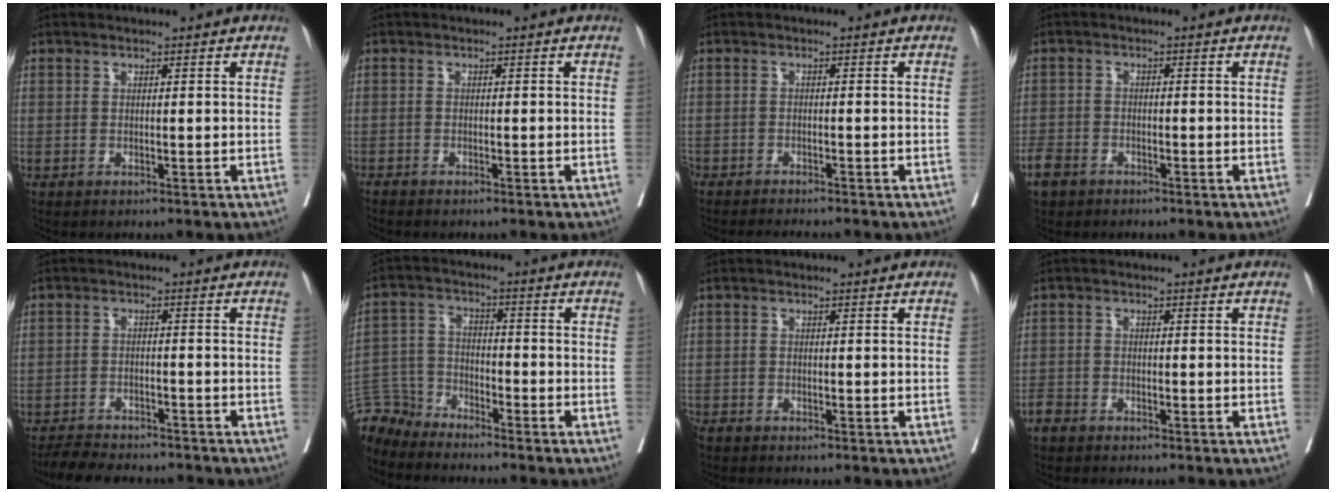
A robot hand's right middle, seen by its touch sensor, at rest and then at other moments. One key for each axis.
{"total": 1.0, "fx": -0.9, "fy": -0.3, "fz": 0.3, "tx": -0.009, "ty": -0.002, "tz": -0.021}
{"total": 7.4, "fx": -6.7, "fy": 0.8, "fz": 2.9, "tx": -0.036, "ty": -0.012, "tz": -0.097}
{"total": 3.7, "fx": -2.7, "fy": 2.1, "fz": 1.2, "tx": -0.030, "ty": -0.001, "tz": -0.050}
{"total": 8.4, "fx": -7.8, "fy": 1.7, "fz": 2.8, "tx": -0.038, "ty": -0.008, "tz": -0.118}
{"total": 6.2, "fx": -6.0, "fy": 1.0, "fz": -1.1, "tx": 0.019, "ty": 0.008, "tz": -0.122}
{"total": 1.3, "fx": -1.2, "fy": 0.2, "fz": 0.3, "tx": -0.009, "ty": -0.004, "tz": -0.025}
{"total": 1.8, "fx": -1.5, "fy": 0.8, "fz": 0.4, "tx": -0.014, "ty": 0.000, "tz": -0.029}